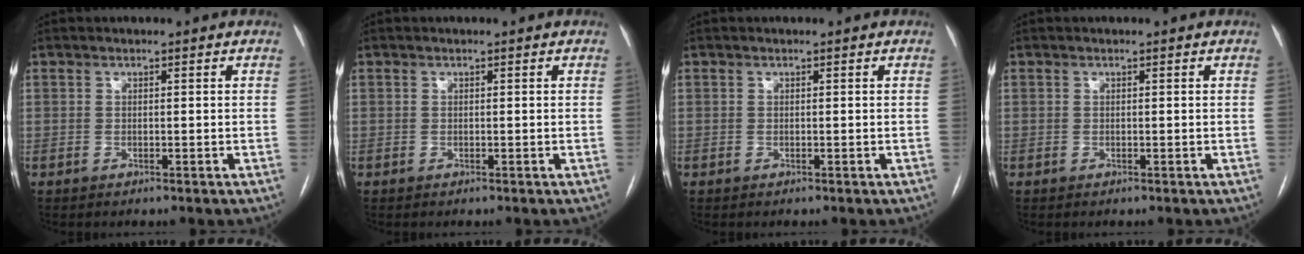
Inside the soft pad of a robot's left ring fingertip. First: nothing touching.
{"total": 0.0}
{"total": 0.0}
{"total": 0.0}